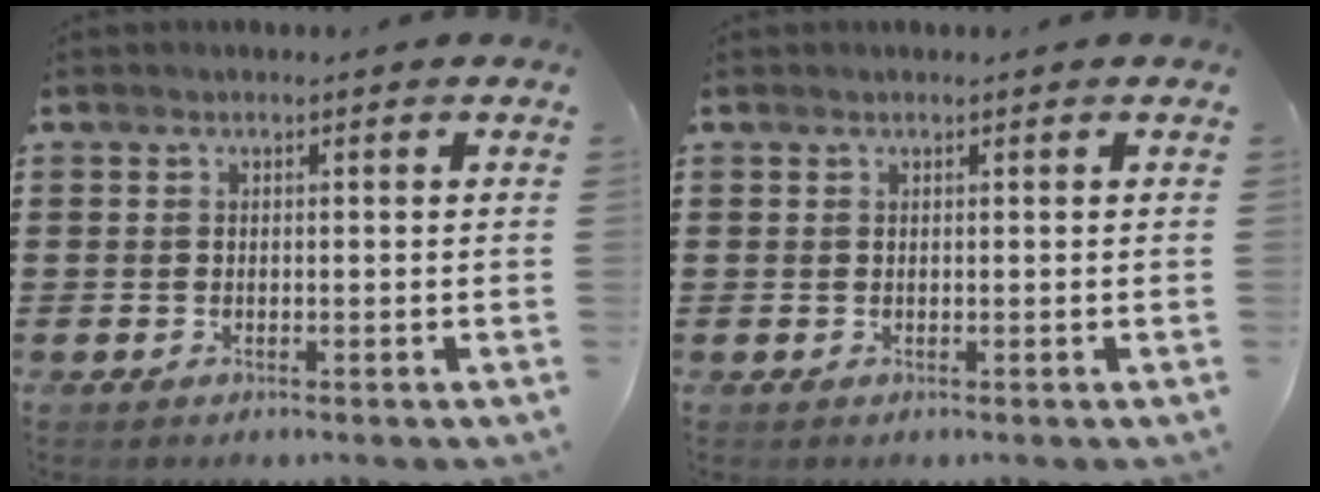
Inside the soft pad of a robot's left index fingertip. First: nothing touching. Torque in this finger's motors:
{"motor_torque": [0.63, 0.48, -0.03, 0.01]}